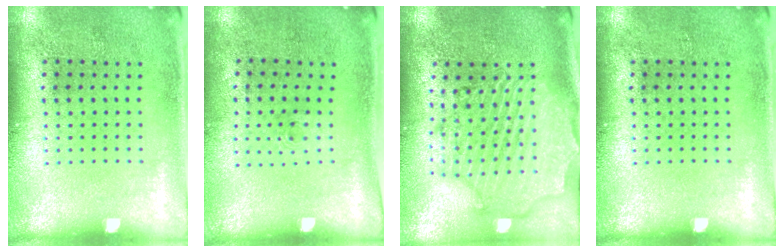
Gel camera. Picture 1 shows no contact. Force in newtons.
{"total": 0.6, "press": 0.3, "slide": 0.5}
{"total": 2.8, "press": 2.5, "slide": 1.3}
{"total": 0.0}